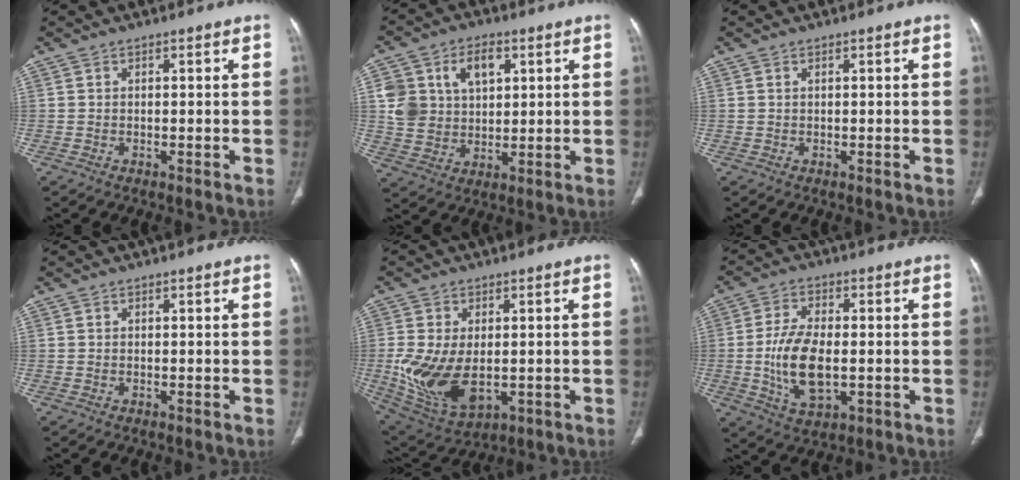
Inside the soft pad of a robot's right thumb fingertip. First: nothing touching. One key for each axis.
{"total": 12.4, "fx": 3.9, "fy": 9.1, "fz": 7.4, "tx": -0.101, "ty": -0.002, "tz": 0.082}
{"total": 0.0}
{"total": 0.0}
{"total": 13.6, "fx": -1.3, "fy": 8.2, "fz": 10.7, "tx": -0.208, "ty": -0.010, "tz": 0.003}
{"total": 10.2, "fx": -1.1, "fy": 5.1, "fz": 8.7, "tx": -0.167, "ty": -0.005, "tz": -0.016}